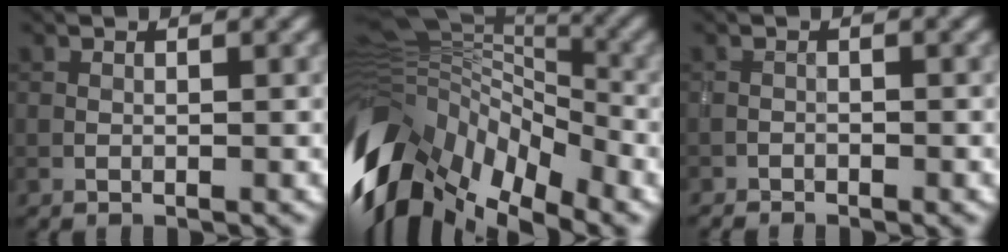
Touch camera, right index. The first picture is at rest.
{"total": 13.7, "force": [-5.7, 7.5, 10.0], "torque": [-0.212, 0.007, -0.107]}
{"total": 1.1, "force": [-1.1, 0.3, 0.2], "torque": [-0.006, -0.001, -0.022]}